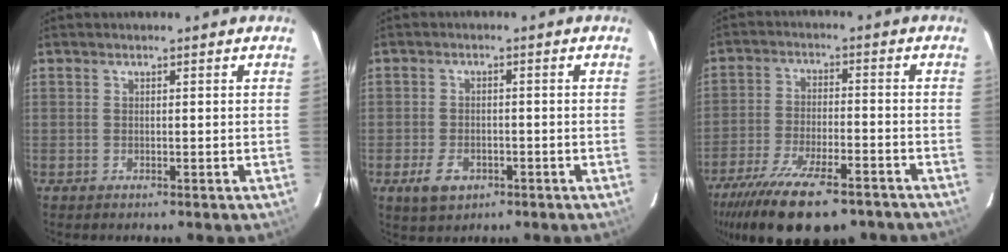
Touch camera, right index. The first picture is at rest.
{"total": 5.3, "force": [-2.6, 3.4, 3.1], "torque": [-0.073, -0.003, -0.041]}
{"total": 18.9, "force": [-14.3, 5.6, 11.0], "torque": [-0.223, -0.045, -0.225]}